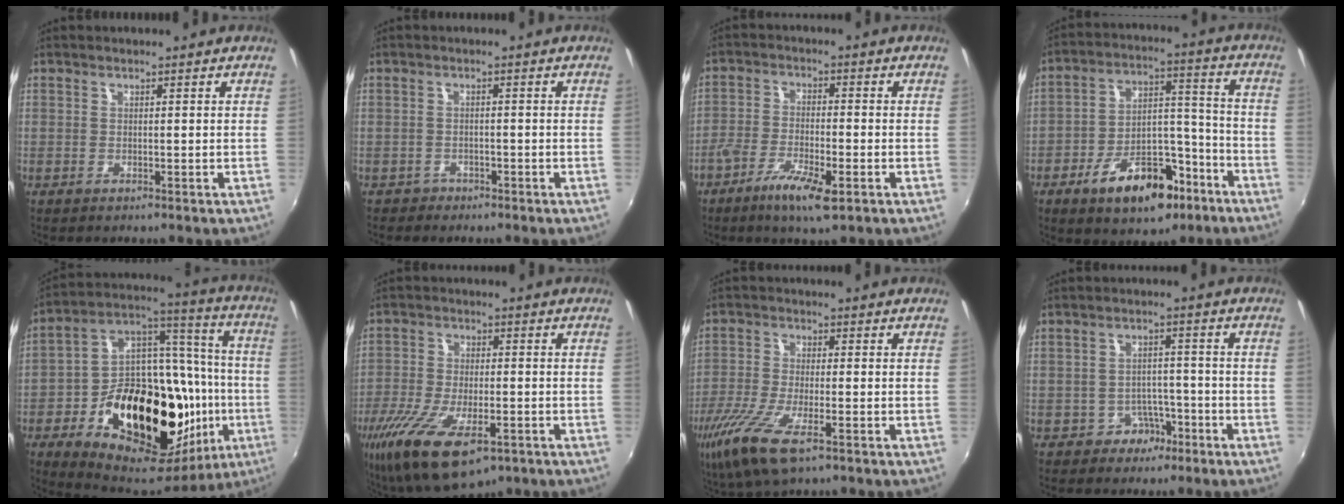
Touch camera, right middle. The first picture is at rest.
{"total": 2.3, "force": [-1.6, 1.6, 0.1], "torque": [-0.009, -0.001, -0.026]}
{"total": 7.6, "force": [-4.5, 1.7, 5.9], "torque": [-0.132, -0.013, -0.086]}
{"total": 15.6, "force": [-9.2, 8.5, 9.2], "torque": [-0.159, 0.030, -0.131]}
{"total": 34.9, "force": [-9.4, 19.3, 27.5], "torque": [-0.460, 0.017, -0.124]}
{"total": 18.3, "force": [-9.7, 7.5, 13.6], "torque": [-0.290, -0.061, -0.162]}
{"total": 11.7, "force": [-6.5, 3.3, 9.1], "torque": [-0.203, -0.039, -0.127]}
{"total": 4.2, "force": [-2.7, 3.1, 0.7], "torque": [-0.015, 0.013, -0.037]}